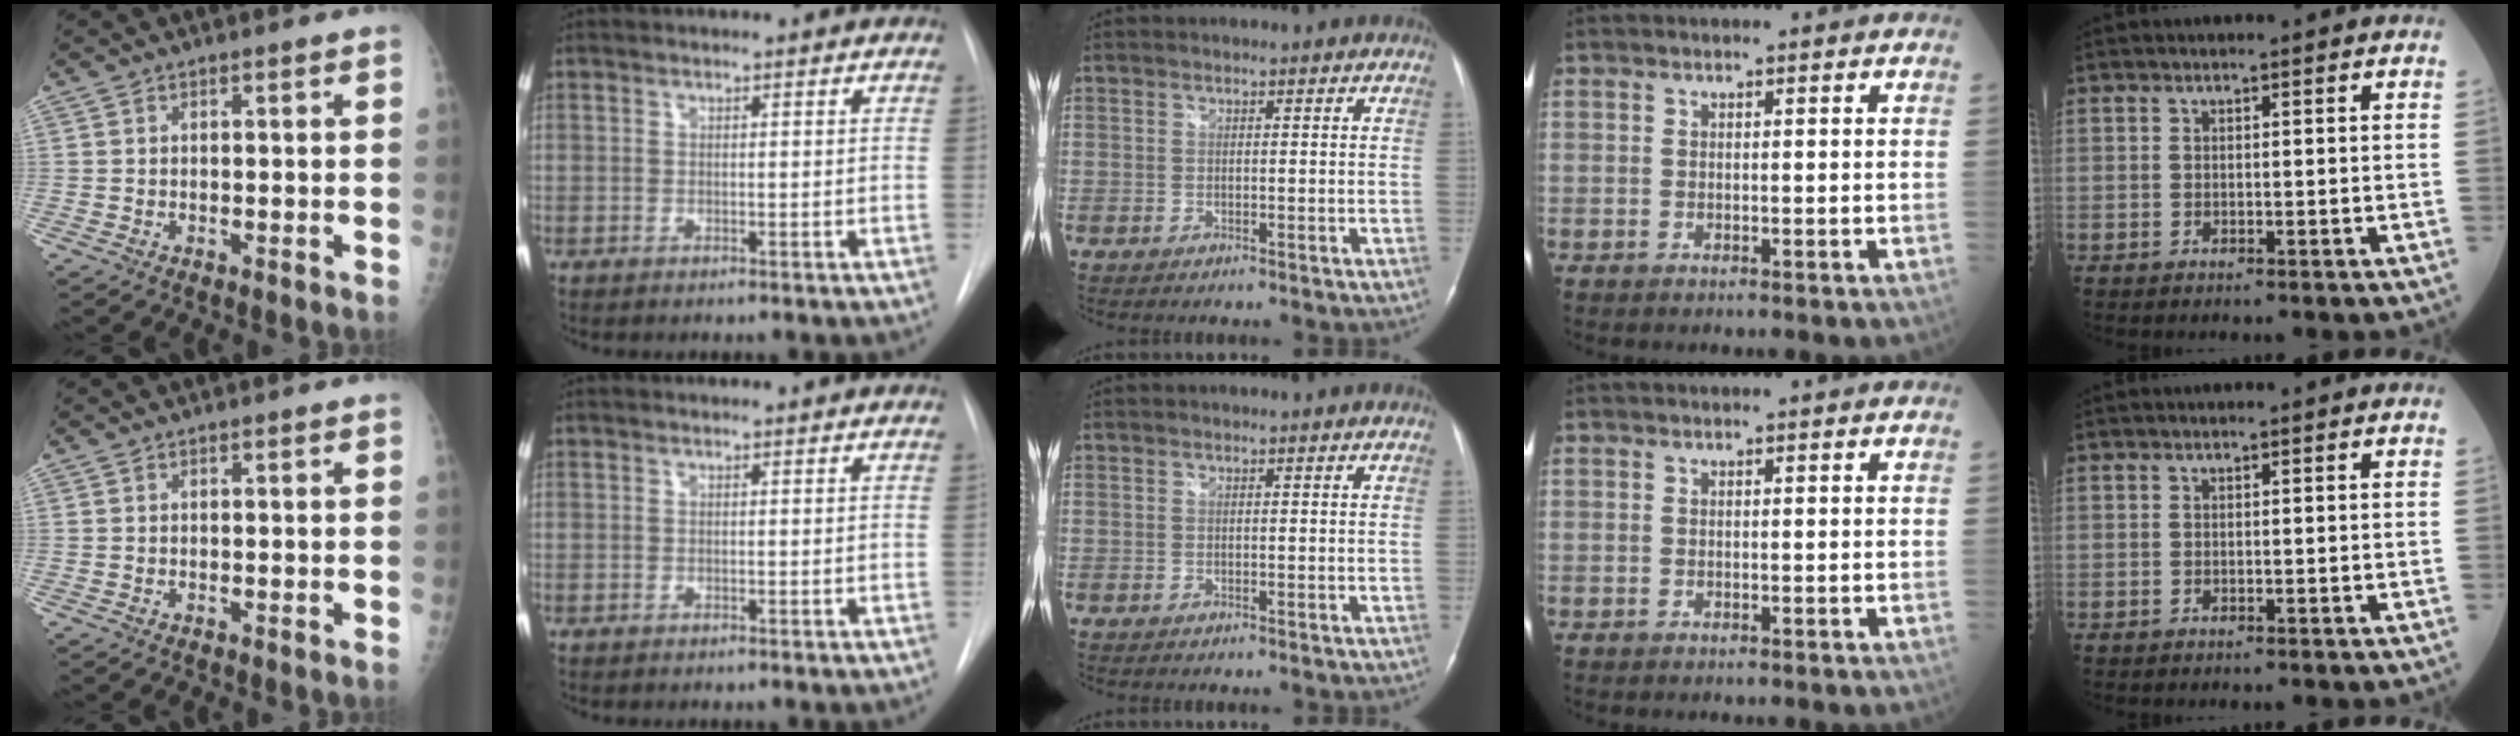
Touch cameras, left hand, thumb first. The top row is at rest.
{}